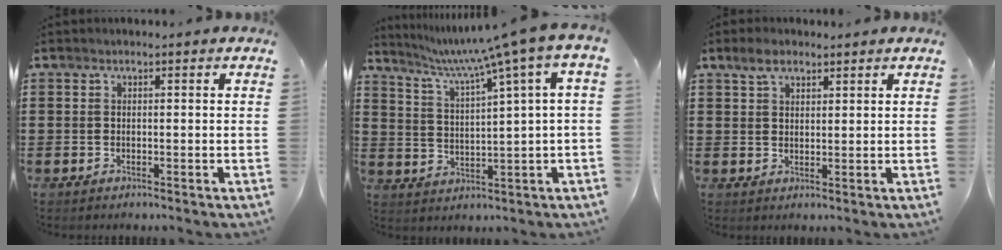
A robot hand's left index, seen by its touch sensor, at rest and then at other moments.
{"total": 5.7, "force": [3.6, -0.6, 4.3], "torque": [-0.099, -0.032, 0.052]}
{"total": 3.4, "force": [2.4, 1.5, 1.7], "torque": [-0.031, 0.003, 0.044]}